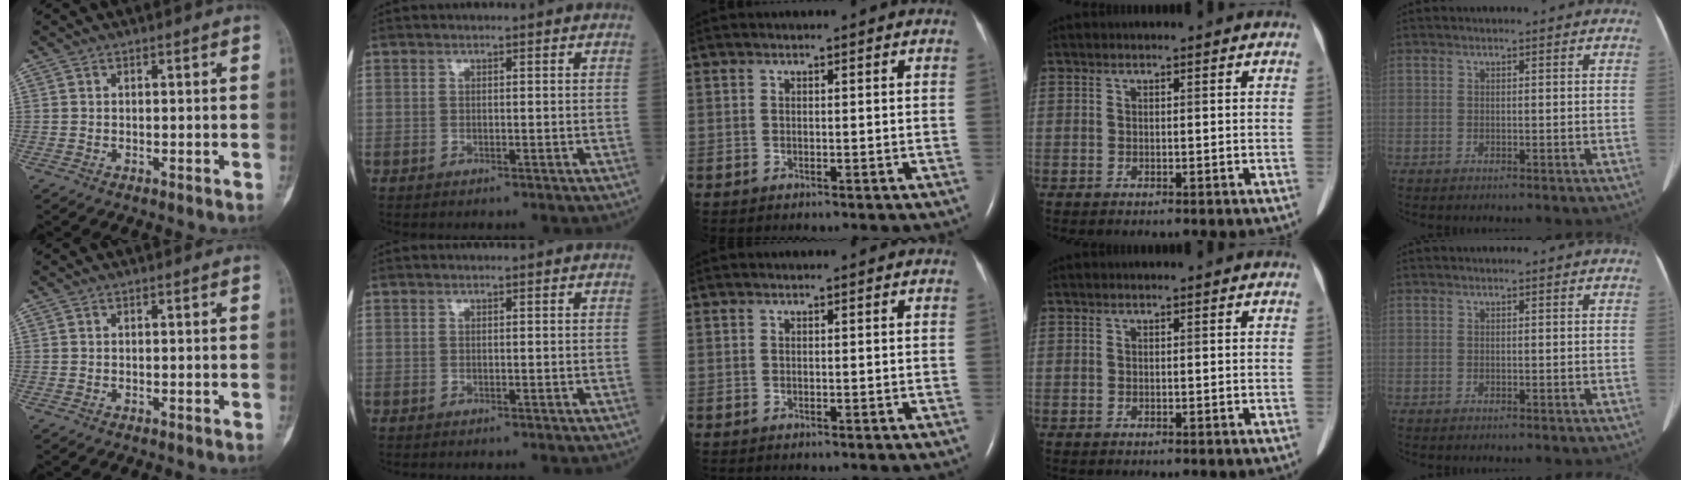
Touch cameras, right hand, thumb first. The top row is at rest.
{}